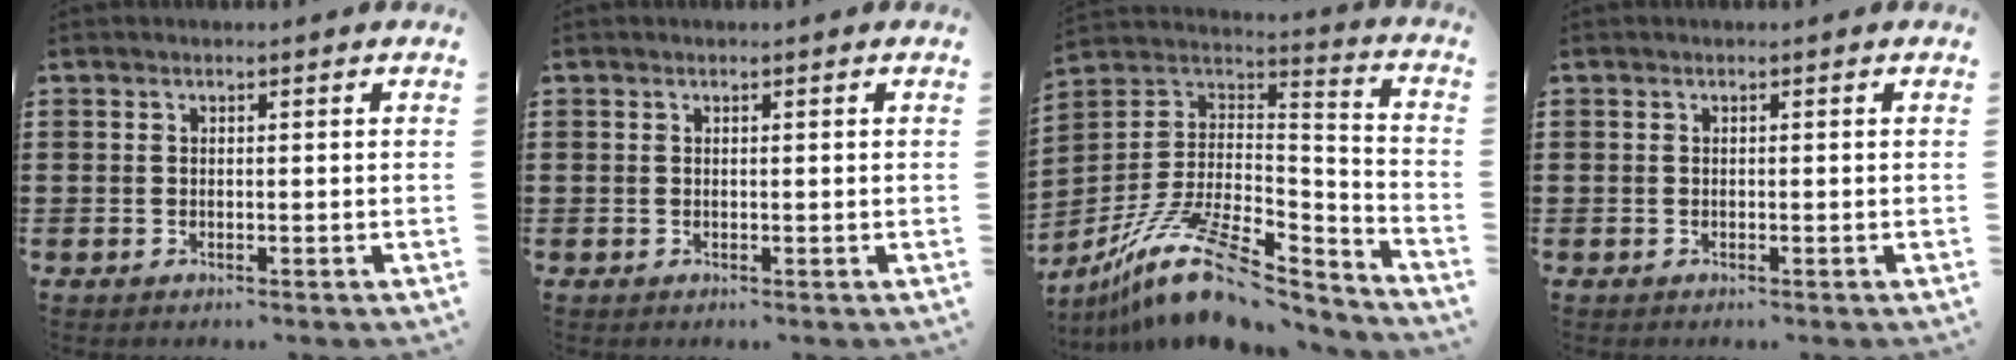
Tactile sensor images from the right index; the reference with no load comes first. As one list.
[{"total": 0.0}, {"total": 16.5, "force": [-10.6, 5.9, 11.1], "torque": [-0.222, 0.039, -0.188]}, {"total": 0.0}]